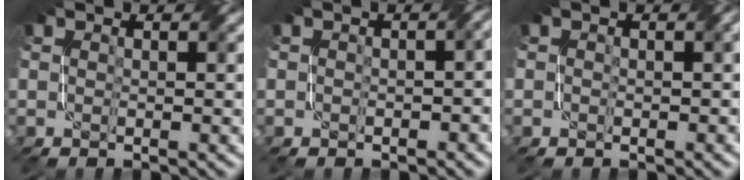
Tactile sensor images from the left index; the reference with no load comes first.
{"total": 3.5, "force": [-0.2, 2.1, 2.8], "torque": [-0.014, 0.000, 0.004]}
{"total": 1.3, "force": [0.1, 1.0, 0.8], "torque": [-0.010, 0.001, 0.001]}